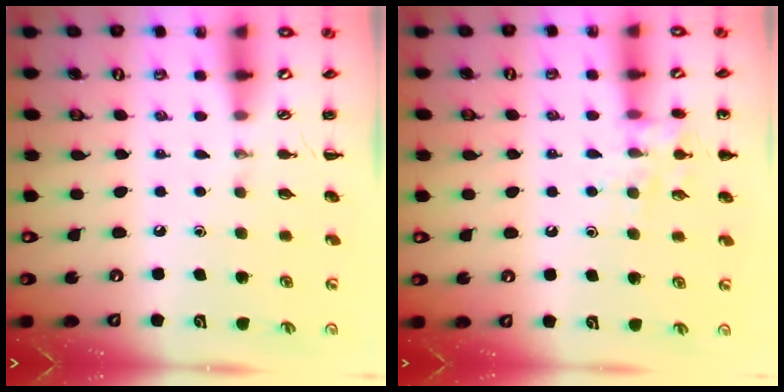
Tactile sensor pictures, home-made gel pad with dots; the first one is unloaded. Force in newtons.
{"total": 10.5, "press": 10.4, "slide": 1.6}